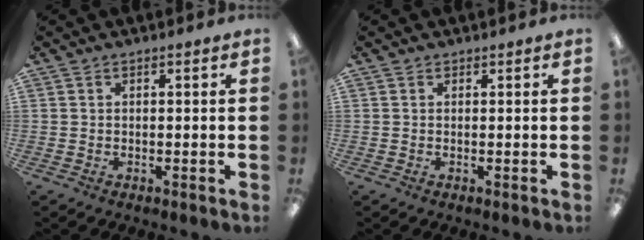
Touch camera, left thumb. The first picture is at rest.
{"total": 0.0}